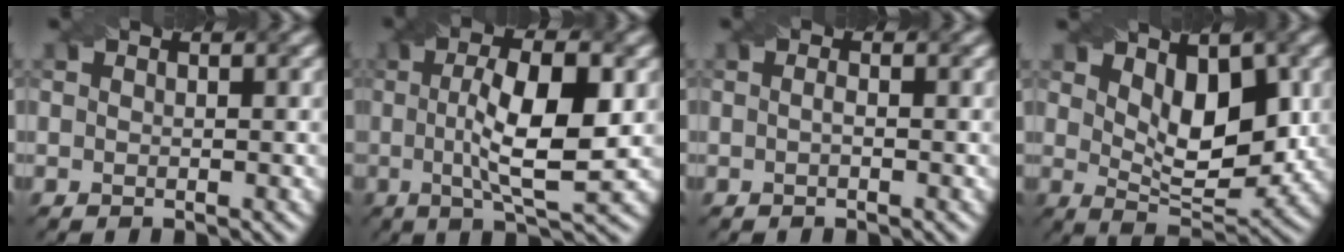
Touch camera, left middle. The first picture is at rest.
{"total": 8.3, "force": [0.2, 2.1, 8.0], "torque": [-0.129, 0.005, 0.003]}
{"total": 0.6, "force": [-0.2, 0.1, 0.5], "torque": [-0.014, 0.000, -0.005]}
{"total": 6.7, "force": [2.0, 3.2, 5.5], "torque": [-0.086, -0.009, 0.035]}